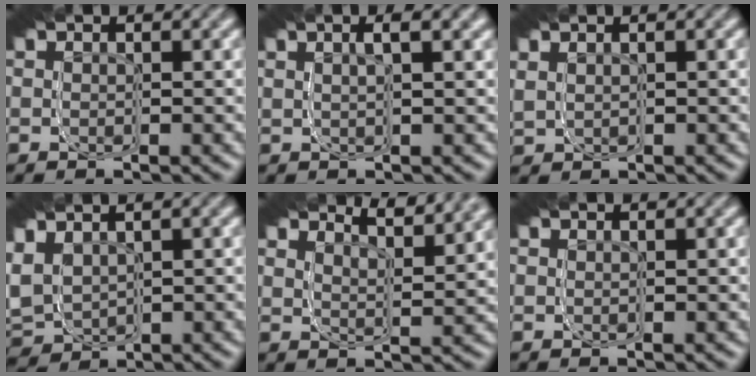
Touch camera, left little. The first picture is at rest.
{"total": 1.0, "force": [0.5, -0.6, 0.6], "torque": [-0.026, 0.008, 0.006]}
{"total": 3.2, "force": [0.3, 2.9, 1.3], "torque": [-0.045, -0.004, 0.004]}
{"total": 5.4, "force": [-0.9, 4.4, 2.9], "torque": [-0.065, -0.014, -0.010]}
{"total": 4.2, "force": [4.2, 0.1, 0.4], "torque": [-0.031, 0.034, 0.052]}
{"total": 0.0}